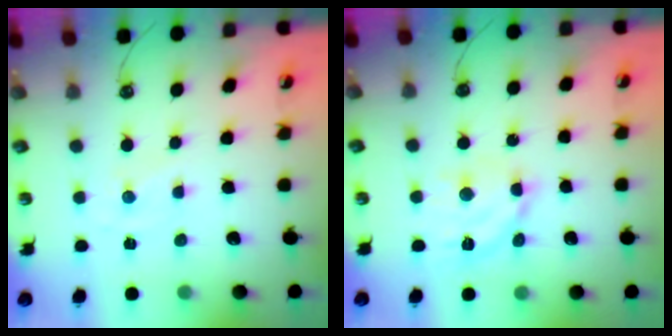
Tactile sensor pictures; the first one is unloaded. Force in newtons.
{"total": 12.0, "press": 12.0, "slide": 1.0}